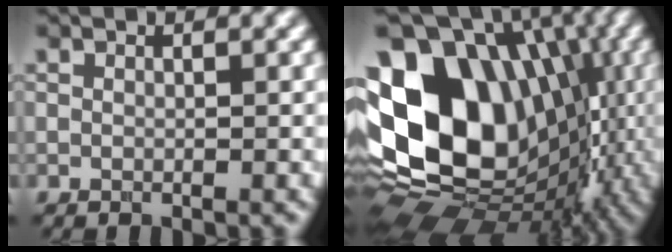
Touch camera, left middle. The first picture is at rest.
{"total": 18.2, "force": [1.9, 13.9, 11.6], "torque": [-0.222, 0.012, 0.036]}